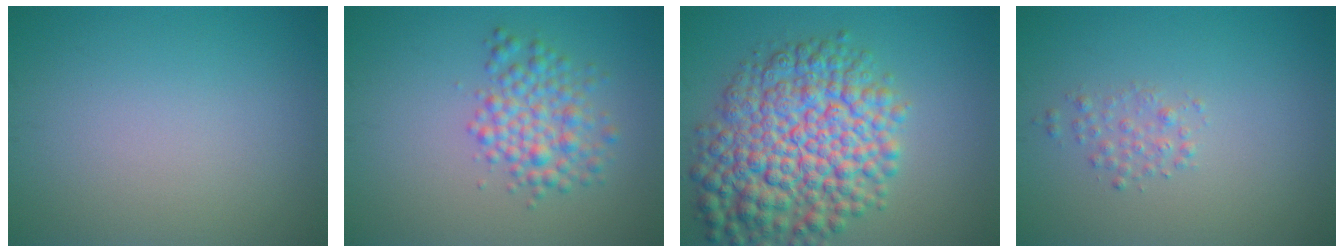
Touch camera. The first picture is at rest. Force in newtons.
{"total": 3.8, "press": 3.8, "slide": 0.0}
{"total": 10.7, "press": 10.7, "slide": 0.3}
{"total": 1.3, "press": 1.3, "slide": 0.0}